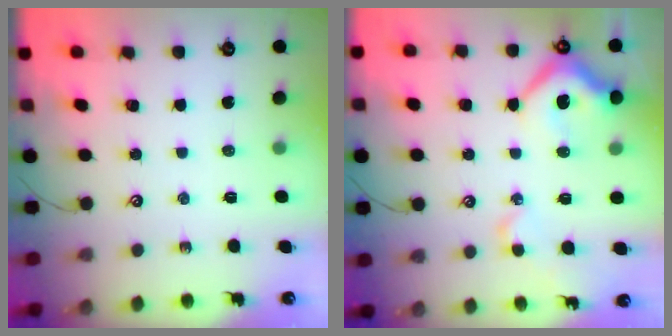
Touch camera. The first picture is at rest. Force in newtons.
{"total": 9.9, "press": 9.8, "slide": 1.6}